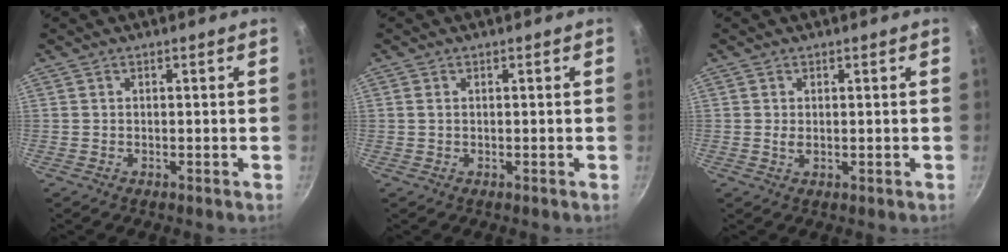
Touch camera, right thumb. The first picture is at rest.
{"total": 0.6, "force": [0.1, 0.4, 0.4], "torque": [-0.009, 0.000, 0.002]}
{"total": 1.2, "force": [0.2, 0.6, 1.0], "torque": [-0.019, -0.002, 0.003]}